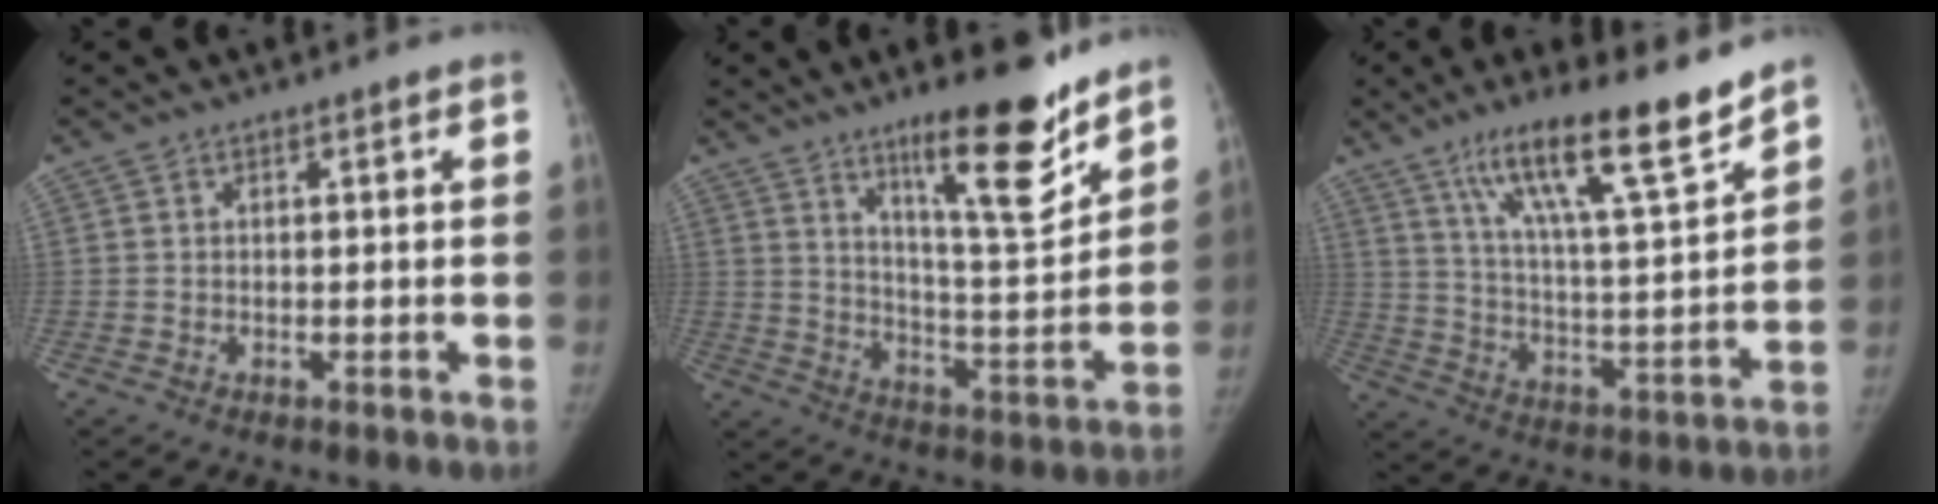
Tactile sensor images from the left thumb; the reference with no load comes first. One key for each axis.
{"total": 17.3, "fx": 11.9, "fy": 3.5, "fz": 12.0, "tx": -0.148, "ty": -0.089, "tz": 0.193}
{"total": 18.0, "fx": 12.8, "fy": 2.6, "fz": 12.4, "tx": -0.184, "ty": -0.071, "tz": 0.217}